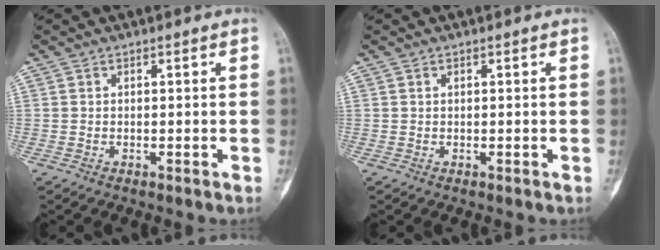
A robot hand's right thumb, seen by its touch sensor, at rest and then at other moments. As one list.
[{"total": 0.0}]